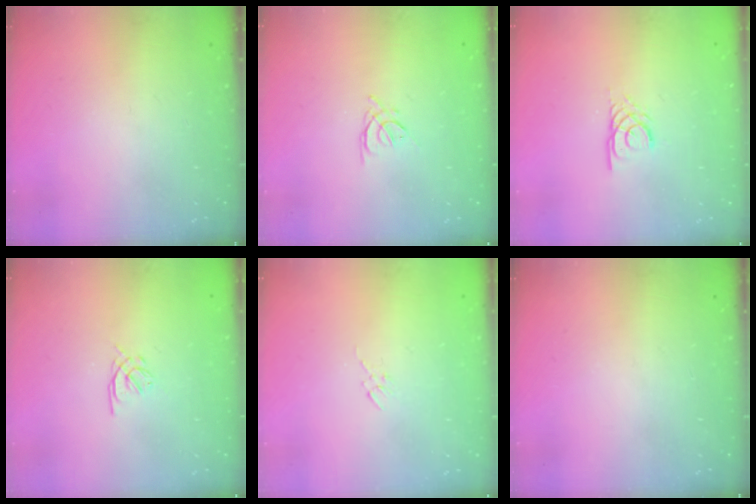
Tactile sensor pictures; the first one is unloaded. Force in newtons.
{"total": 2.5, "press": 2.4, "slide": 0.5}
{"total": 2.3, "press": 2.3, "slide": 0.1}
{"total": 1.4, "press": 1.3, "slide": 0.5}
{"total": 2.7, "press": 2.7, "slide": 0.5}
{"total": 0.0}